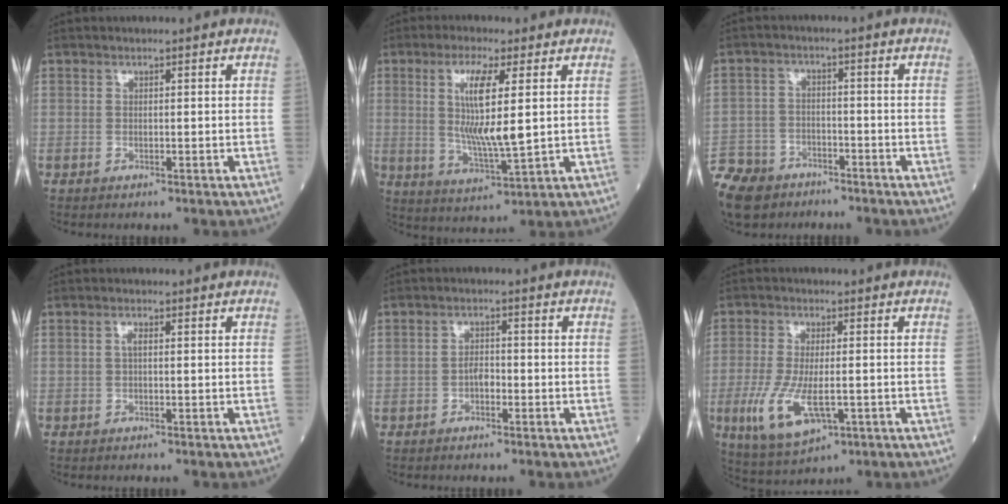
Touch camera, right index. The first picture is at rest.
{"total": 9.4, "force": [1.8, 0.7, 9.2], "torque": [-0.184, -0.016, 0.034]}
{"total": 11.1, "force": [-8.3, 6.4, 3.6], "torque": [-0.090, -0.006, -0.142]}
{"total": 1.0, "force": [0.1, 0.3, 1.0], "torque": [-0.020, 0.002, 0.000]}
{"total": 1.9, "force": [-0.7, 1.0, 1.4], "torque": [-0.019, 0.006, -0.014]}
{"total": 9.5, "force": [-2.7, 3.4, 8.4], "torque": [-0.175, -0.020, -0.040]}